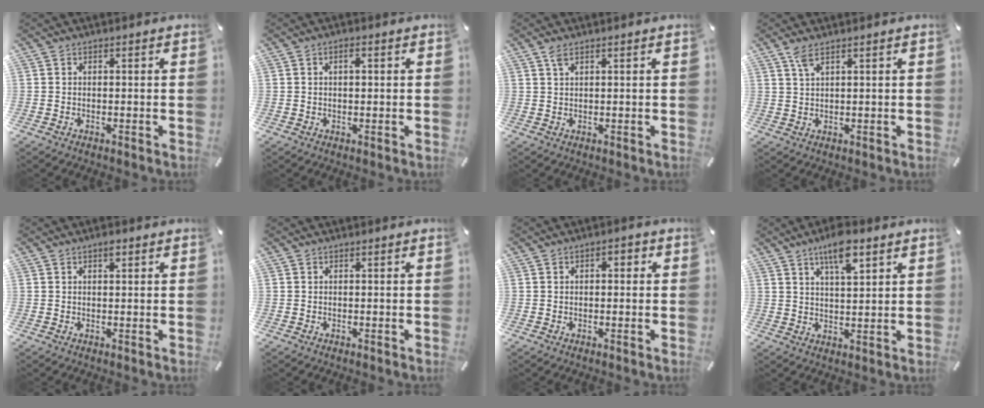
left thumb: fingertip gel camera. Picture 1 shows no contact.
{"total": 1.9, "force": [0.4, 0.9, 1.6], "torque": [-0.025, 0.001, 0.003]}
{"total": 1.9, "force": [1.2, 0.5, 1.4], "torque": [-0.031, 0.001, 0.020]}
{"total": 3.1, "force": [1.8, 0.5, 2.4], "torque": [-0.053, 0.003, 0.031]}
{"total": 1.5, "force": [0.7, 0.7, 1.2], "torque": [-0.017, 0.000, 0.009]}
{"total": 0.0}
{"total": 2.0, "force": [-0.1, 1.2, 1.6], "torque": [-0.030, 0.008, -0.004]}
{"total": 8.0, "force": [5.2, 2.6, 5.5], "torque": [-0.088, -0.016, 0.086]}